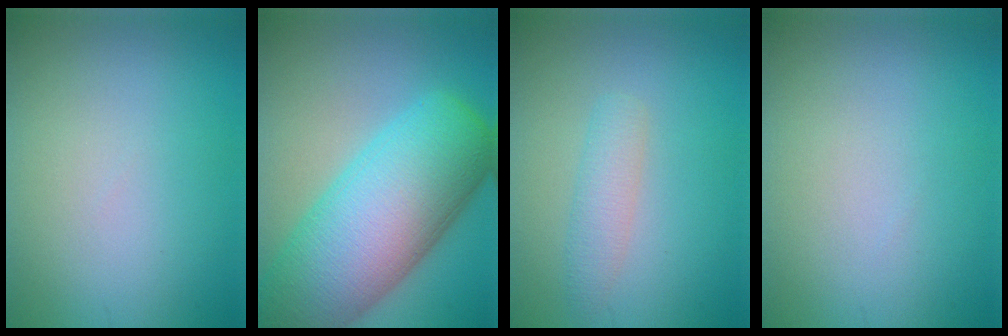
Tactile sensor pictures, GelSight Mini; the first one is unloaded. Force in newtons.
{"total": 13.9, "press": 13.8, "slide": 0.7}
{"total": 2.2, "press": 2.2, "slide": 0.1}
{"total": 0.0}